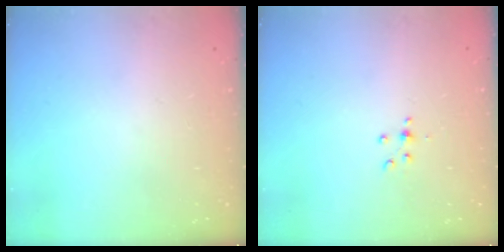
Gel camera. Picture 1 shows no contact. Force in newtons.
{"total": 4.0, "press": 3.8, "slide": 1.3}